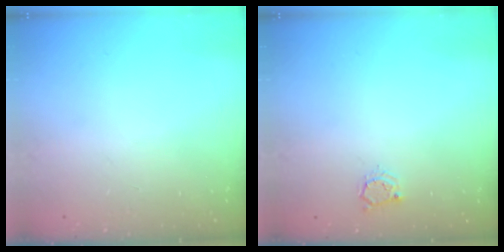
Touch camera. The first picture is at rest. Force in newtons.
{"total": 3.1, "press": 3.0, "slide": 0.5}